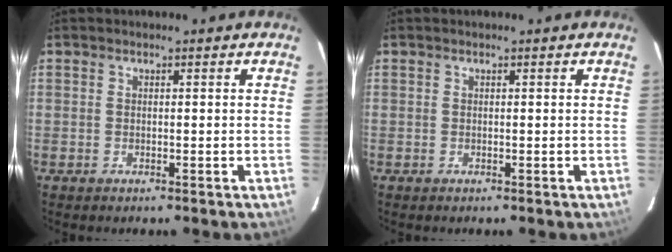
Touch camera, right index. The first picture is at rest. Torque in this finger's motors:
{"motor_torque": [0.10, 0.03, 0.04, 0.01]}